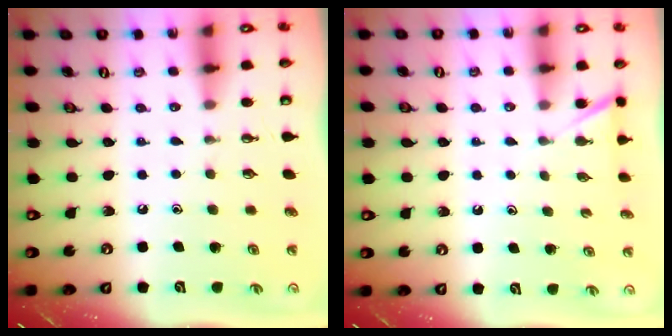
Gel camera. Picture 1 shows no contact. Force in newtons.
{"total": 2.4, "press": 2.4, "slide": 0.2}